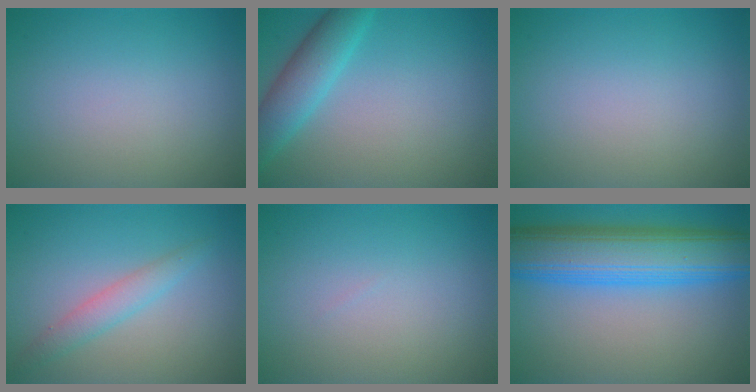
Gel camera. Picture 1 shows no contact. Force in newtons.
{"total": 4.2, "press": 4.2, "slide": 0.1}
{"total": 0.0}
{"total": 2.3, "press": 2.3, "slide": 0.0}
{"total": 0.0}
{"total": 10.4, "press": 10.4, "slide": 0.3}